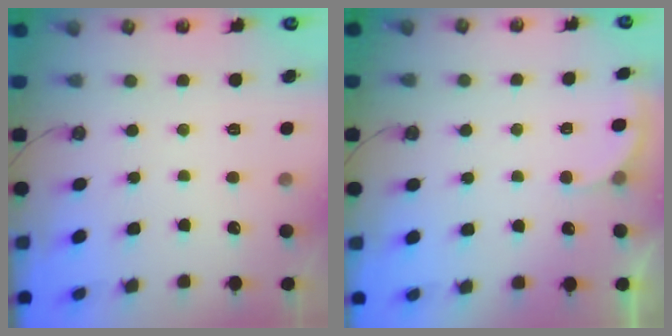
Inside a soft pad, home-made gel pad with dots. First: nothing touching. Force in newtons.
{"total": 2.5, "press": 2.4, "slide": 0.7}